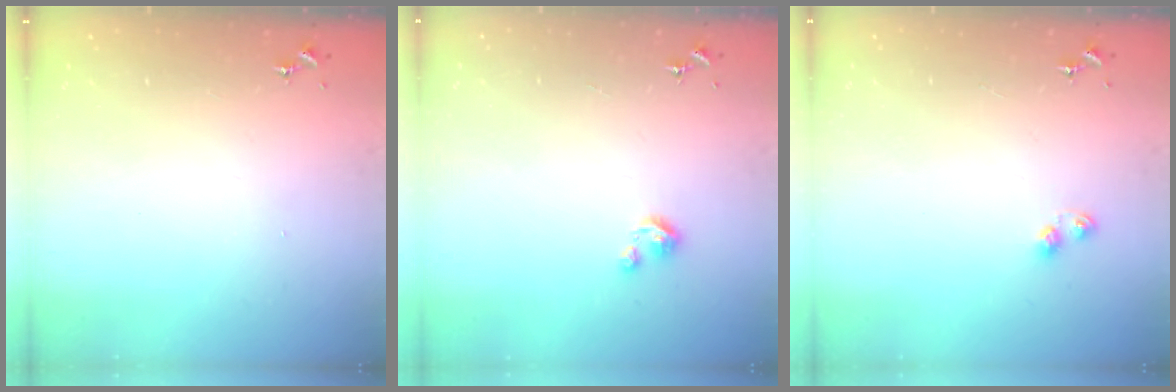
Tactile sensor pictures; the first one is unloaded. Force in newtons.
{"total": 2.5, "press": 2.5, "slide": 0.3}
{"total": 4.9, "press": 4.8, "slide": 0.7}